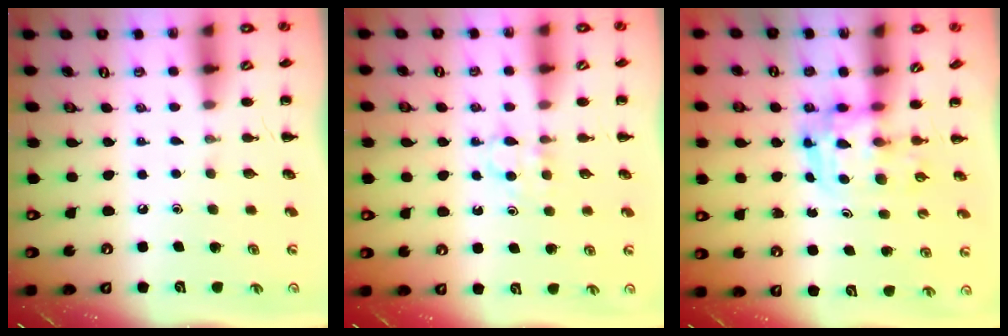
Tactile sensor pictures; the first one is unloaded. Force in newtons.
{"total": 3.5, "press": 3.3, "slide": 1.1}
{"total": 3.4, "press": 3.4, "slide": 0.7}